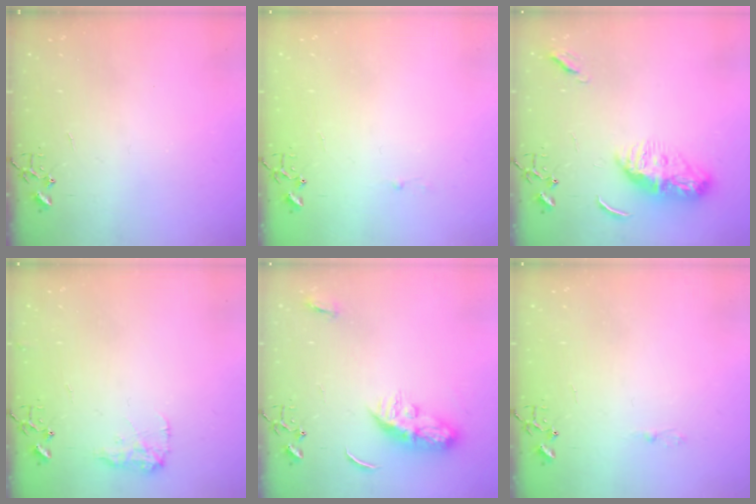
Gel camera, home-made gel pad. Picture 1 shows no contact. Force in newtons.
{"total": 1.8, "press": 1.8, "slide": 0.2}
{"total": 10.4, "press": 10.3, "slide": 0.7}
{"total": 8.7, "press": 8.6, "slide": 0.5}
{"total": 9.3, "press": 9.3, "slide": 0.1}
{"total": 2.5, "press": 2.5, "slide": 0.3}